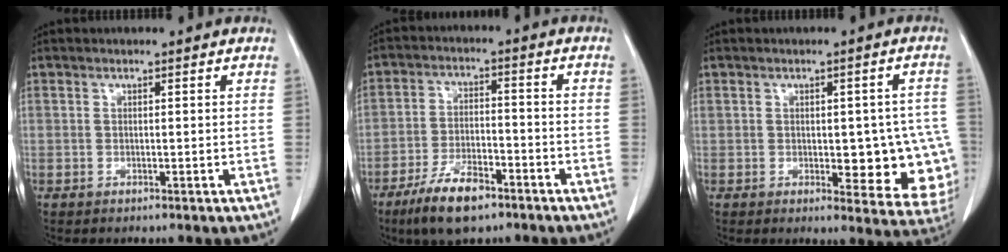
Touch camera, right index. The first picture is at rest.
{"total": 11.2, "force": [-7.9, 2.6, 7.6], "torque": [-0.146, -0.018, -0.139]}
{"total": 12.7, "force": [-1.3, 5.8, 11.2], "torque": [-0.114, 0.013, 0.000]}